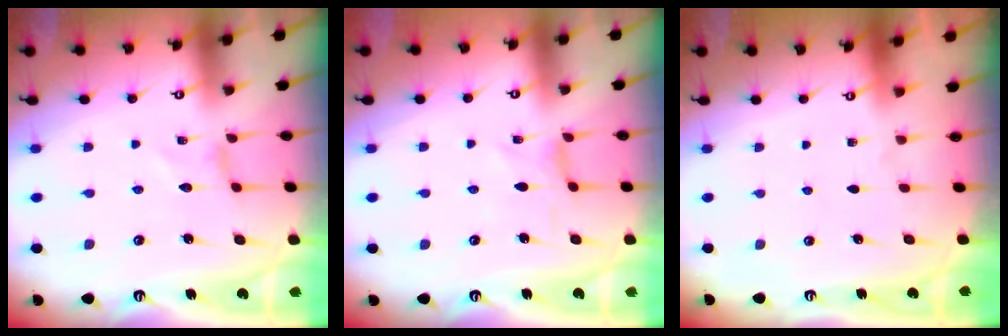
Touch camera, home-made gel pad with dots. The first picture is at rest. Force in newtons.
{"total": 0.8, "press": 0.8, "slide": 0.2}
{"total": 0.0}